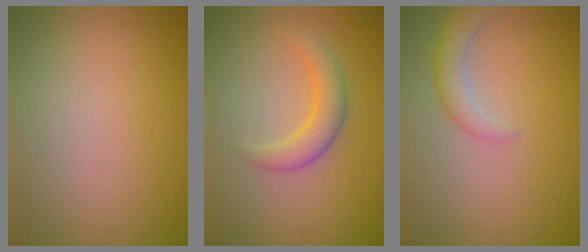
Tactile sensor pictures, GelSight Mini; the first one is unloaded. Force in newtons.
{"total": 2.8, "press": 2.8, "slide": 0.2}
{"total": 2.3, "press": 2.3, "slide": 0.1}